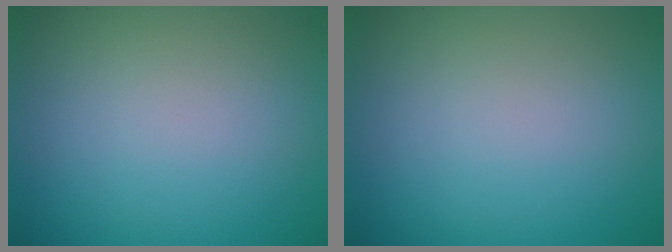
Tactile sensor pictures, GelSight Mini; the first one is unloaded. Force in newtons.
{"total": 0.0}